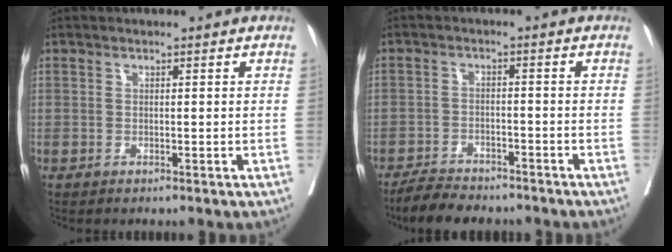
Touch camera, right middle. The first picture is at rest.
{"total": 6.5, "force": [-5.8, 1.9, 2.1], "torque": [-0.035, -0.013, -0.098]}